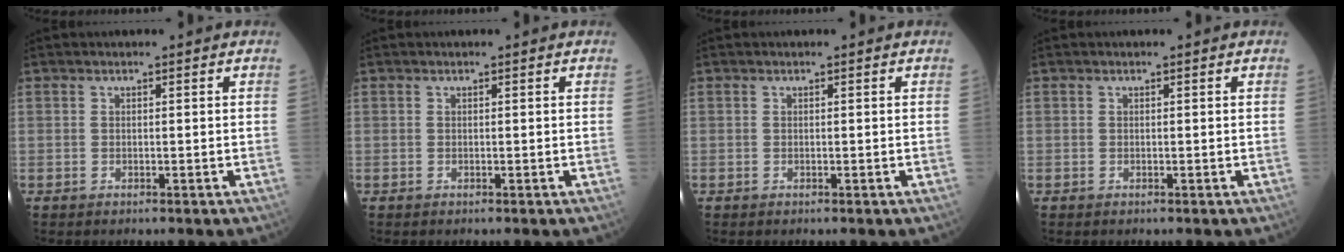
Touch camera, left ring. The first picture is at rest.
{"total": 0.0}
{"total": 0.0}
{"total": 0.0}